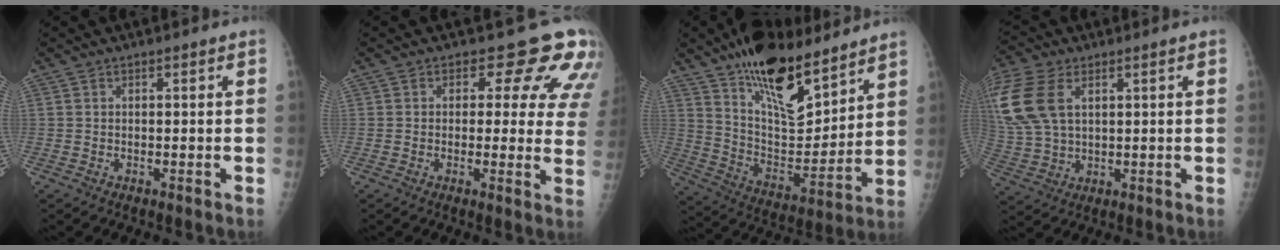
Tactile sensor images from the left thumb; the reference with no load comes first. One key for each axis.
{"total": 10.6, "fx": 7.5, "fy": 5.6, "fz": 5.0, "tx": -0.004, "ty": -0.033, "tz": 0.058}
{"total": 21.2, "fx": 15.1, "fy": 8.4, "fz": 12.3, "tx": -0.157, "ty": -0.086, "tz": 0.261}
{"total": 14.9, "fx": 5.1, "fy": 9.0, "fz": 10.7, "tx": -0.260, "ty": 0.001, "tz": 0.105}